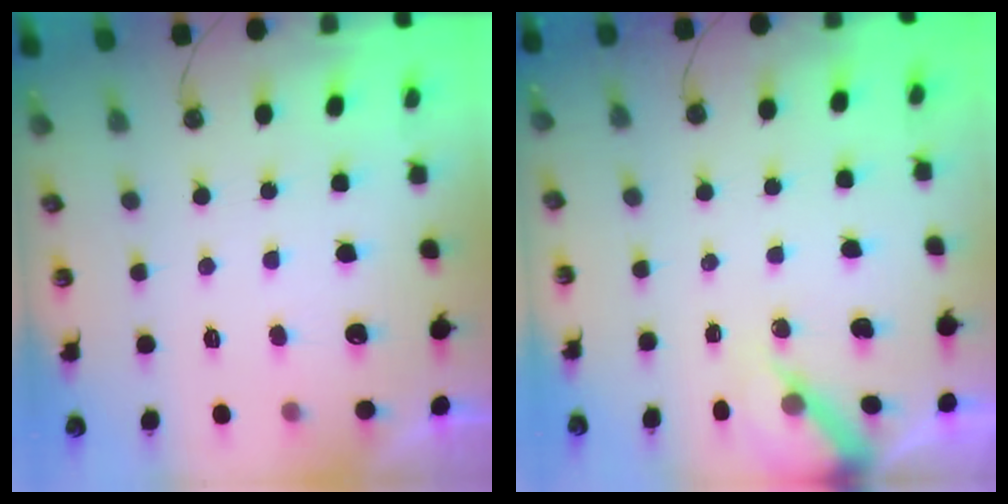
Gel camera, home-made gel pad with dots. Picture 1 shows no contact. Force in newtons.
{"total": 6.2, "press": 6.2, "slide": 0.6}